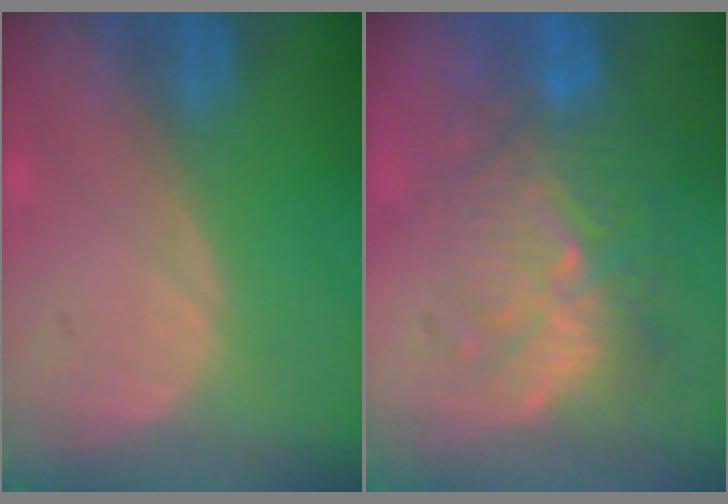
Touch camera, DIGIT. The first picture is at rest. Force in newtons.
{"total": 9.4, "press": 9.0, "slide": 2.6}